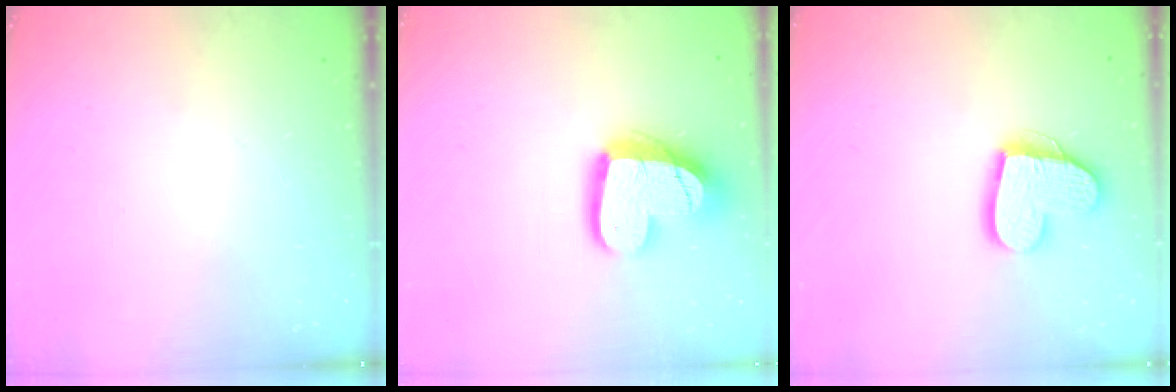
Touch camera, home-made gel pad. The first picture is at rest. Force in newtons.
{"total": 16.1, "press": 16.1, "slide": 1.0}
{"total": 14.8, "press": 14.7, "slide": 1.3}